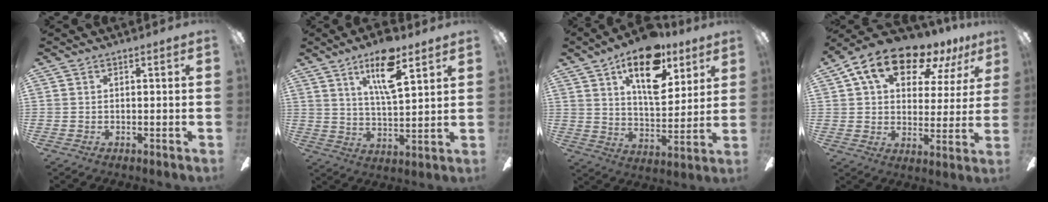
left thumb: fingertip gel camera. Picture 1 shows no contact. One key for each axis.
{"total": 12.6, "fx": 7.6, "fy": 4.0, "fz": 9.2, "tx": -0.151, "ty": -0.030, "tz": 0.126}
{"total": 18.0, "fx": 10.3, "fy": 8.6, "fz": 11.9, "tx": -0.175, "ty": -0.041, "tz": 0.172}
{"total": 16.0, "fx": 10.4, "fy": 8.3, "fz": 8.8, "tx": -0.156, "ty": -0.049, "tz": 0.184}